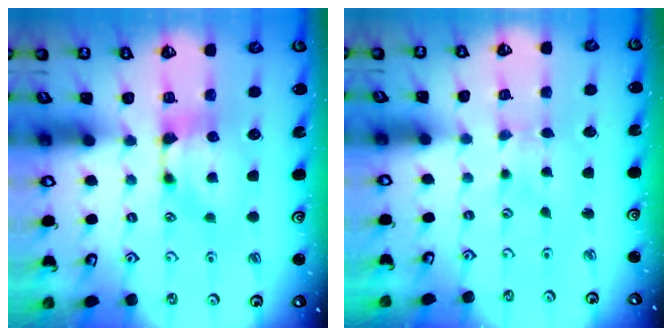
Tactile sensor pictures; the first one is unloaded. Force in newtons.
{"total": 1.2, "press": 1.2, "slide": 0.1}